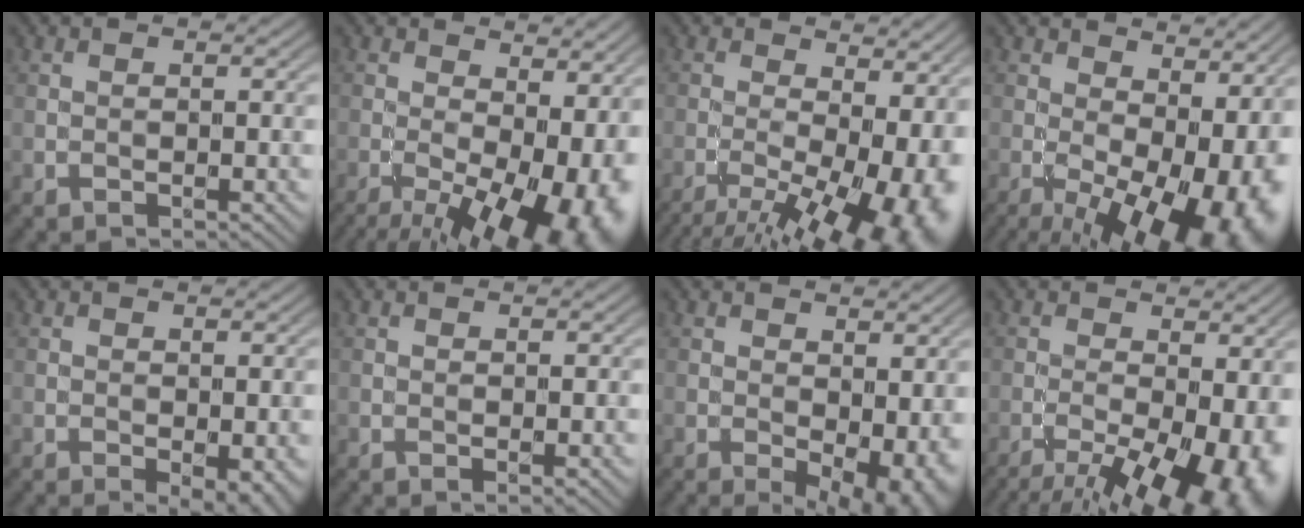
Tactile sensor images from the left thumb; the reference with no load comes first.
{"total": 17.6, "force": [-4.4, 8.2, 14.9], "torque": [-0.196, -0.020, -0.031]}
{"total": 16.7, "force": [-5.9, 7.4, 13.8], "torque": [-0.180, -0.013, -0.055]}
{"total": 18.3, "force": [-2.2, 9.0, 15.8], "torque": [-0.189, -0.015, 0.007]}
{"total": 3.7, "force": [-1.2, 1.6, 3.1], "torque": [-0.044, -0.007, -0.014]}
{"total": 0.8, "force": [0.4, 0.3, 0.6], "torque": [-0.012, -0.002, 0.010]}
{"total": 9.6, "force": [-0.8, 5.3, 8.0], "torque": [-0.100, -0.013, 0.009]}
{"total": 15.7, "force": [-6.7, 6.5, 12.7], "torque": [-0.189, -0.020, -0.079]}